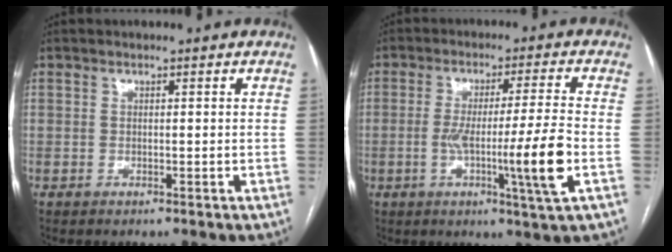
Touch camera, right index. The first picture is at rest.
{"total": 11.7, "force": [-2.8, -1.6, 11.2], "torque": [-0.195, -0.015, -0.048]}